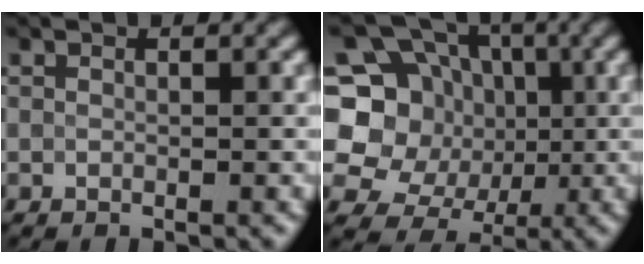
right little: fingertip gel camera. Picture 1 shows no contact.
{"total": 10.0, "force": [0.7, 8.9, 4.5], "torque": [-0.084, 0.012, -0.012]}